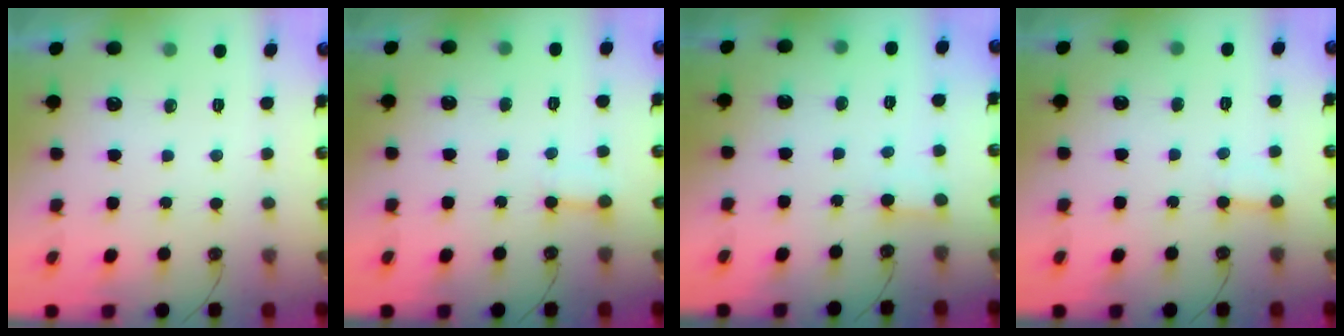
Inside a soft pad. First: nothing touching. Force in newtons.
{"total": 3.0, "press": 3.0, "slide": 0.5}
{"total": 2.7, "press": 2.7, "slide": 0.2}
{"total": 2.4, "press": 2.4, "slide": 0.2}